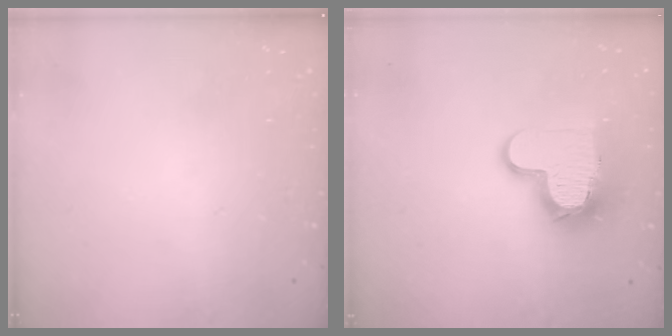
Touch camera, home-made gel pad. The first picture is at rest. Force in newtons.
{"total": 13.0, "press": 13.0, "slide": 1.2}